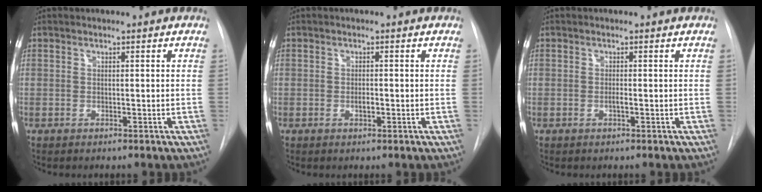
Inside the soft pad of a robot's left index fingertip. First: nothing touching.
{"total": 1.2, "force": [-0.6, 0.4, 0.9], "torque": [-0.018, -0.004, -0.010]}
{"total": 0.7, "force": [-0.4, 0.0, 0.6], "torque": [-0.010, -0.004, -0.009]}